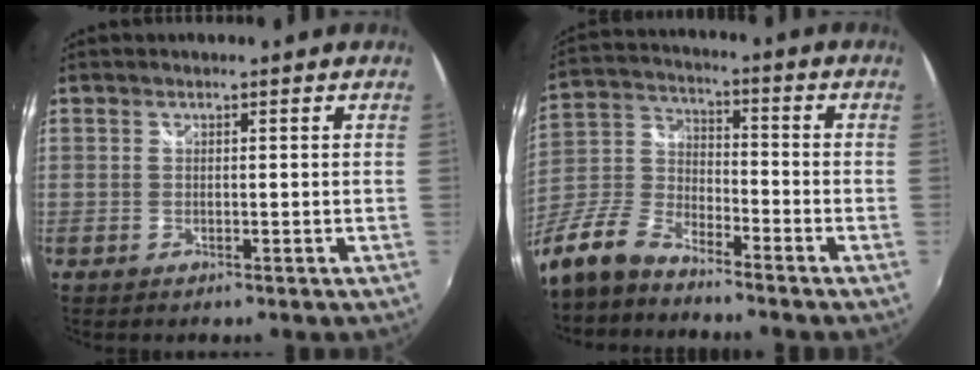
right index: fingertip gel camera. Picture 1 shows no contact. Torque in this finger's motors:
{"motor_torque": [0.32, -0.42, 0.15, 0.04]}